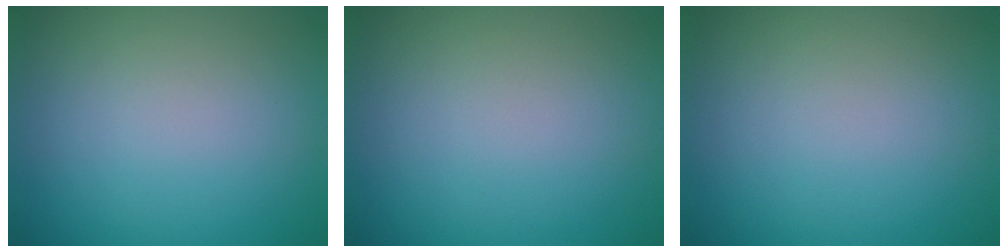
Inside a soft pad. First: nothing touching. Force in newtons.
{"total": 0.0}
{"total": 0.0}